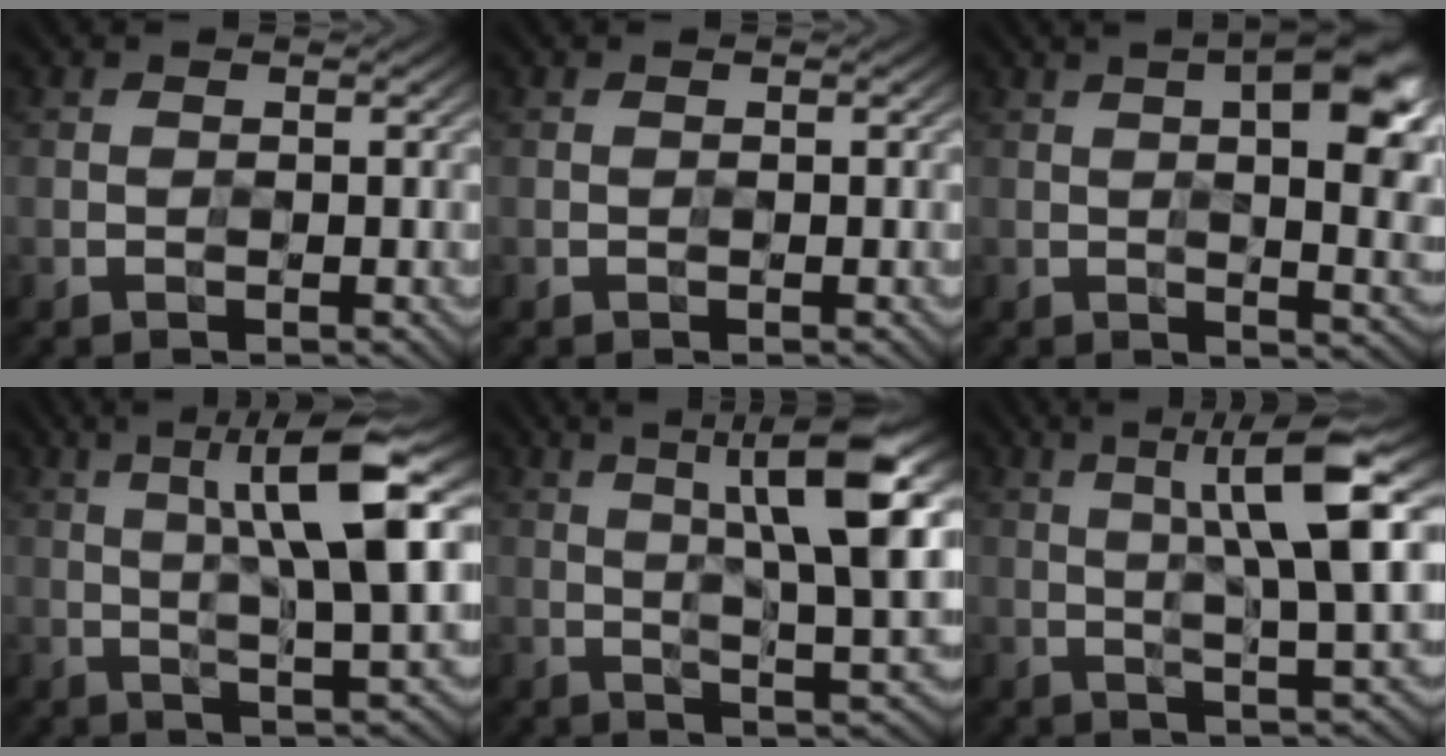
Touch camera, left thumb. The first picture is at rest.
{"total": 0.0}
{"total": 13.5, "force": [4.1, 4.9, 12.0], "torque": [-0.158, 0.023, 0.051]}
{"total": 12.2, "force": [3.5, 2.5, 11.4], "torque": [-0.185, 0.002, 0.063]}
{"total": 12.9, "force": [4.4, 3.0, 11.8], "torque": [-0.185, 0.001, 0.073]}
{"total": 10.9, "force": [3.1, 1.9, 10.3], "torque": [-0.165, 0.009, 0.055]}